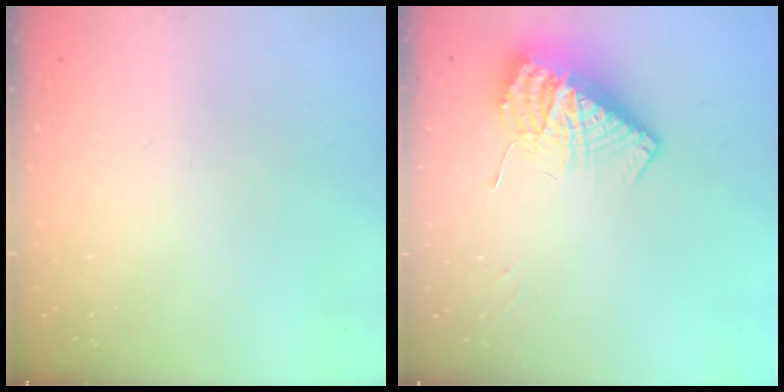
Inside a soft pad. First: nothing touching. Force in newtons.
{"total": 11.8, "press": 11.8, "slide": 1.0}